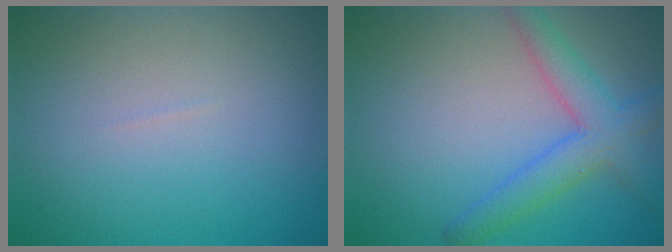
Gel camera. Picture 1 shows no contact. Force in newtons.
{"total": 4.5, "press": 4.5, "slide": 0.2}